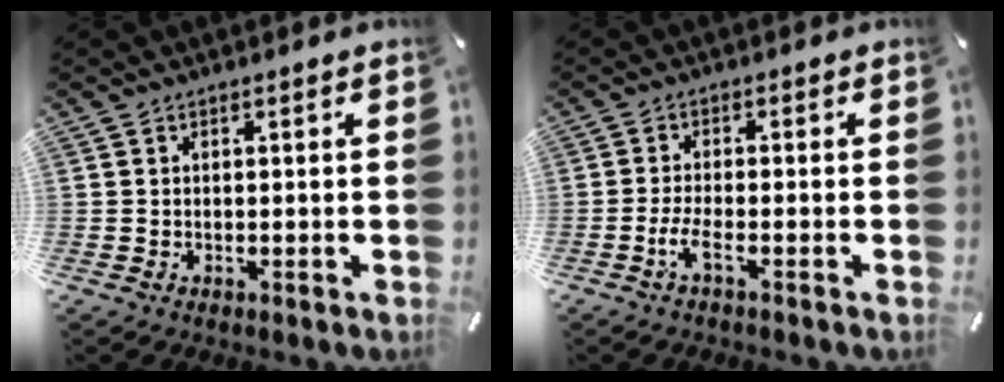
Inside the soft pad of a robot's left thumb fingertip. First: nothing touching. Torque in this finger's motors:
{"motor_torque": [0.02, 0.56, 0.09, 0.08, 0.09]}